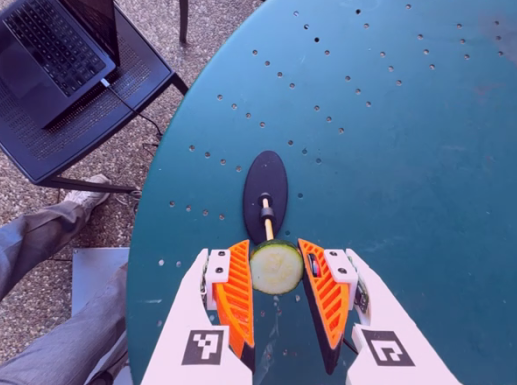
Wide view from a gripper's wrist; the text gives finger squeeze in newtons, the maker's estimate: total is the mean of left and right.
{"total": 11.6, "left": 11.6, "right": 11.5}